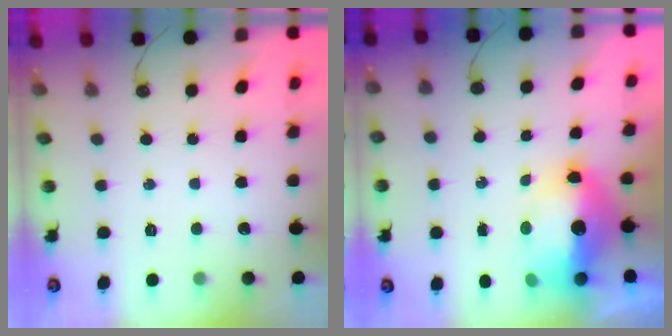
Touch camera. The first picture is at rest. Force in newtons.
{"total": 14.9, "press": 14.8, "slide": 1.8}